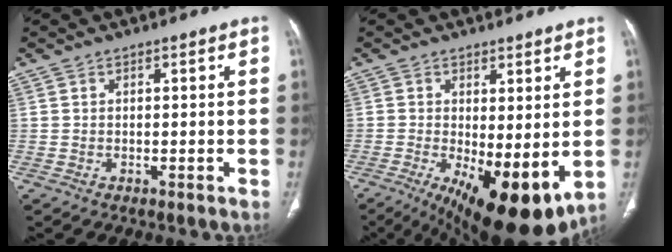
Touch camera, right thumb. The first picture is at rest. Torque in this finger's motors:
{"motor_torque": [-0.23, 1.09, 0.25, -0.10, 0.14]}